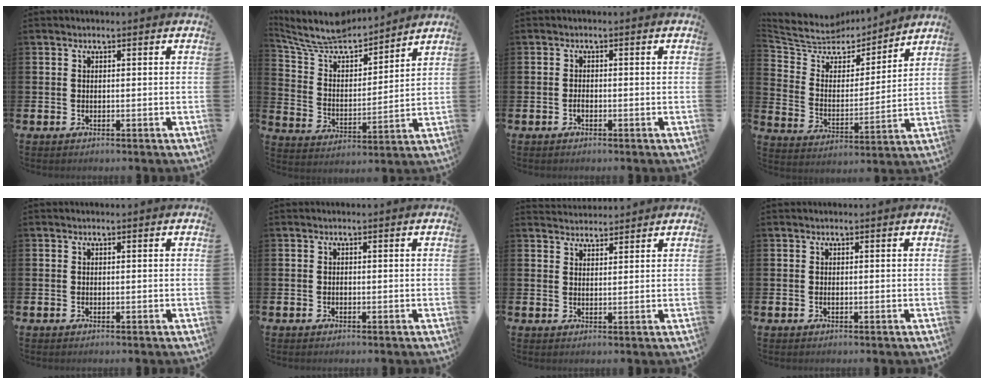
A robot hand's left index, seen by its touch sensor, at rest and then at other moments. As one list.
[{"total": 9.0, "force": [8.4, 2.3, 2.2], "torque": [-0.088, -0.060, 0.148]}, {"total": 0.8, "force": [-0.5, 0.4, 0.5], "torque": [-0.015, -0.001, -0.008]}, {"total": 6.9, "force": [6.1, 3.1, 0.7], "torque": [-0.059, -0.051, 0.105]}, {"total": 0.0}, {"total": 0.0}, {"total": 2.8, "force": [2.7, 0.5, -0.2], "torque": [0.001, -0.013, 0.050]}, {"total": 0.0}]